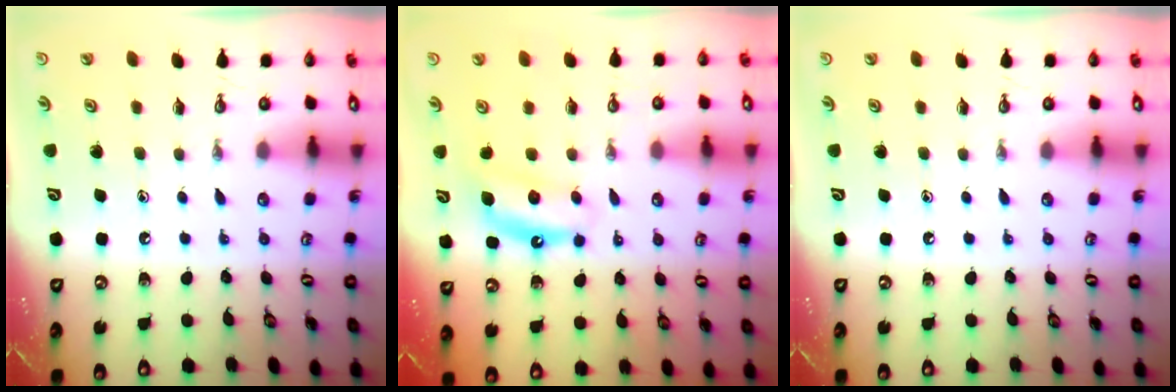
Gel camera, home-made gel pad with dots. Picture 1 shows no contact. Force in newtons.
{"total": 6.6, "press": 6.6, "slide": 0.5}
{"total": 0.0}